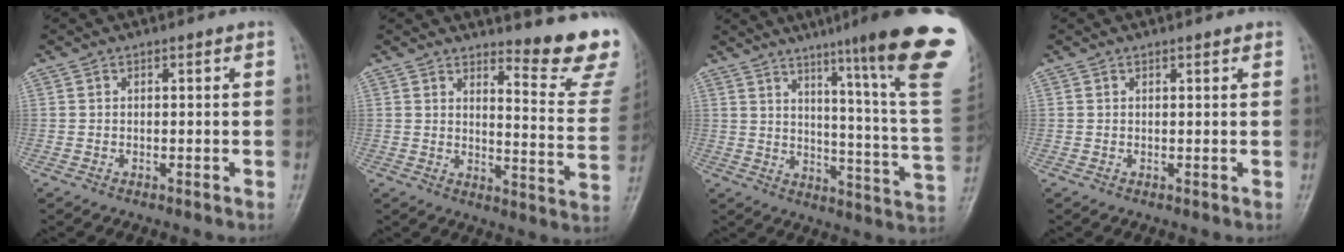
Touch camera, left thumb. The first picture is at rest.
{"total": 12.8, "force": [11.5, 1.2, 5.6], "torque": [-0.048, -0.143, 0.133]}
{"total": 24.4, "force": [15.0, 0.4, 19.2], "torque": [-0.238, -0.091, 0.198]}
{"total": 1.0, "force": [0.7, 0.3, 0.5], "torque": [-0.007, -0.002, 0.009]}